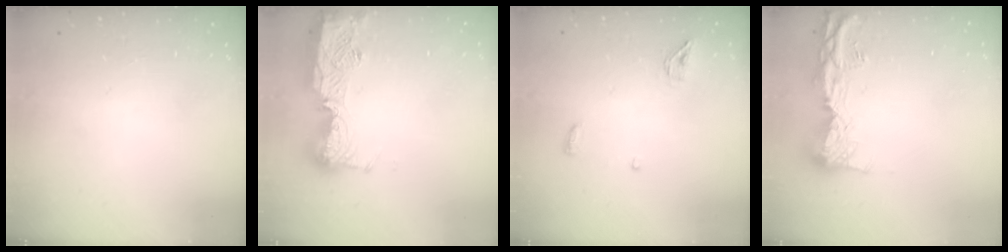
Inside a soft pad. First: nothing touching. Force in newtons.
{"total": 15.2, "press": 15.1, "slide": 1.2}
{"total": 6.3, "press": 5.0, "slide": 3.9}
{"total": 14.4, "press": 14.3, "slide": 1.5}